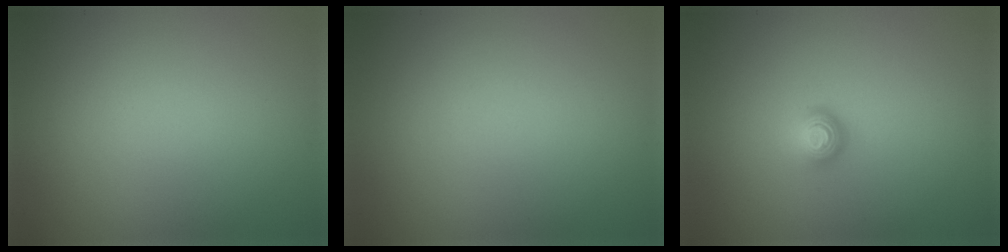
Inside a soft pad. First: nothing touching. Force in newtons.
{"total": 0.0}
{"total": 1.6, "press": 1.1, "slide": 1.1}